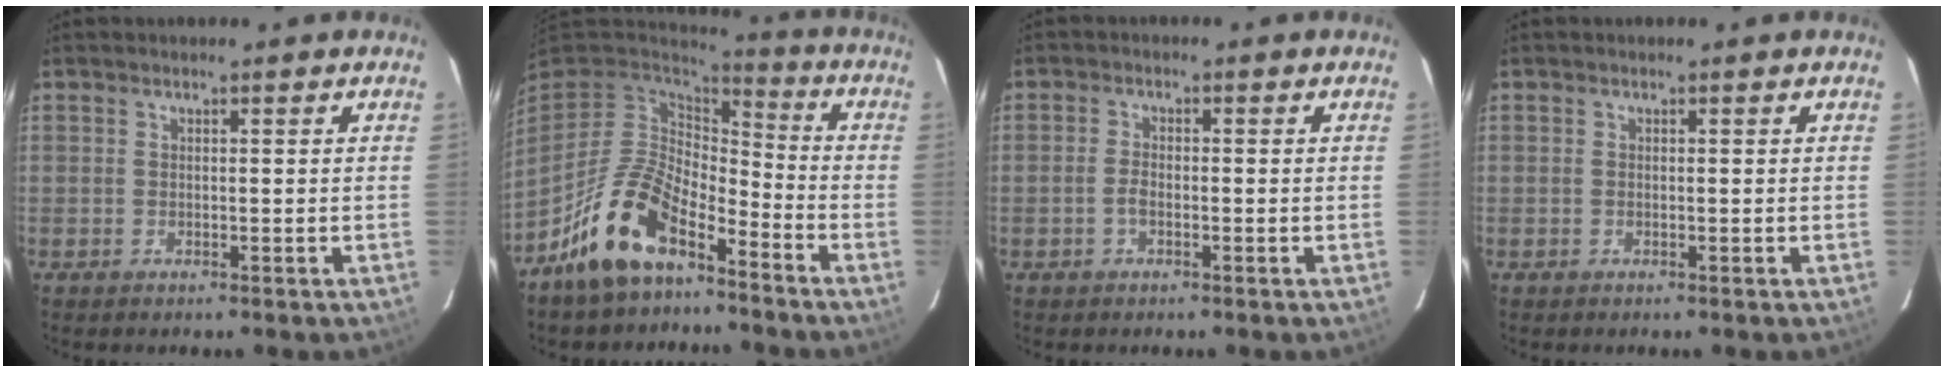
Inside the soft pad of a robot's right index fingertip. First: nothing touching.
{"total": 14.7, "force": [-9.3, 7.1, 8.9], "torque": [-0.188, 0.002, -0.170]}
{"total": 2.2, "force": [-0.8, 1.1, 1.7], "torque": [-0.040, 0.004, -0.017]}
{"total": 0.0}